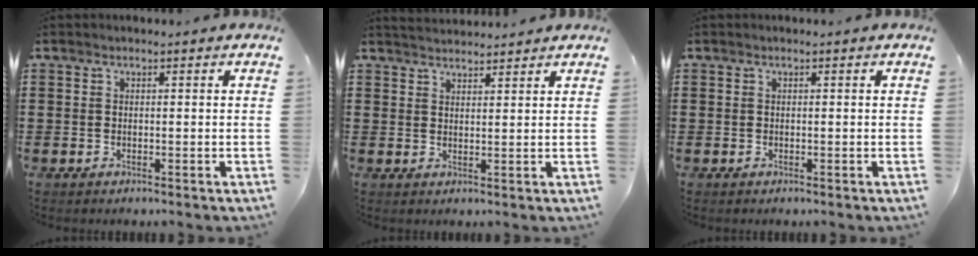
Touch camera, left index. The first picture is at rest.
{"total": 2.4, "force": [2.4, 0.0, -0.1], "torque": [-0.005, -0.004, 0.048]}
{"total": 0.0}